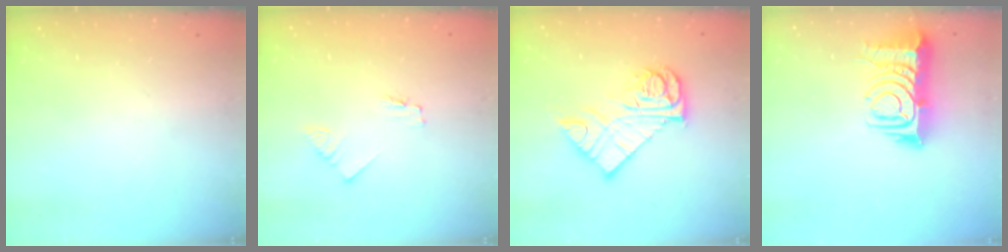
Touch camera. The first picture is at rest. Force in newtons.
{"total": 1.2, "press": 1.2, "slide": 0.1}
{"total": 13.9, "press": 13.8, "slide": 1.5}
{"total": 9.5, "press": 9.4, "slide": 1.2}